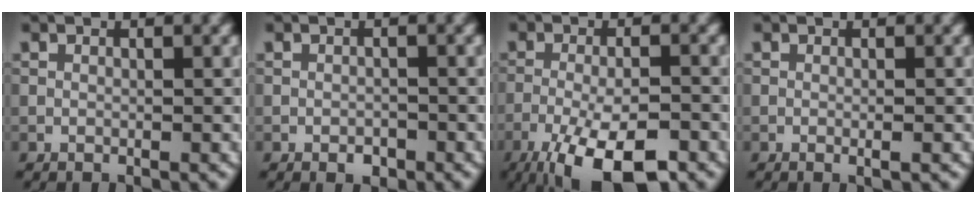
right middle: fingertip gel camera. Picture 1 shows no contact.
{"total": 1.1, "force": [-0.7, 0.6, 0.6], "torque": [-0.009, 0.000, -0.012]}
{"total": 9.1, "force": [-5.8, 2.7, 6.5], "torque": [-0.111, -0.019, -0.098]}
{"total": 1.0, "force": [-0.1, 0.2, 1.0], "torque": [-0.011, -0.002, -0.004]}